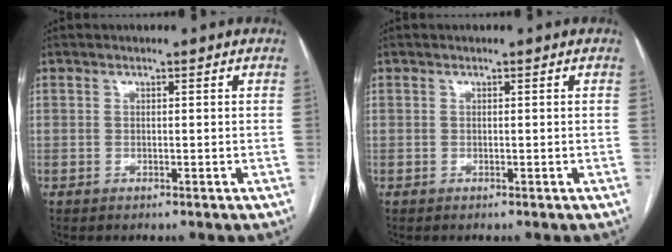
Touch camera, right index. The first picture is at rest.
{"total": 0.0}